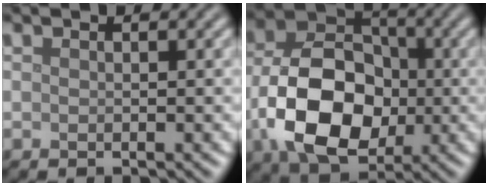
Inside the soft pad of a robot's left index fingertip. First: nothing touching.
{"total": 10.9, "force": [-1.9, 7.7, 7.5], "torque": [-0.147, -0.006, -0.036]}